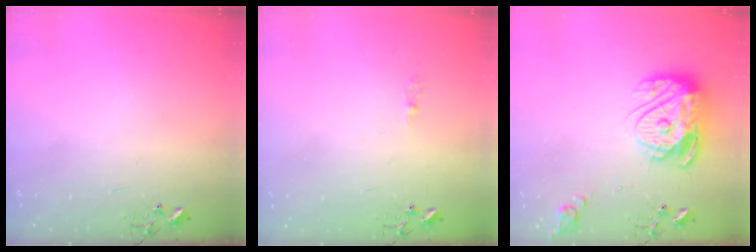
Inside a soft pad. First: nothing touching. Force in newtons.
{"total": 4.7, "press": 4.6, "slide": 0.6}
{"total": 17.3, "press": 17.2, "slide": 1.8}